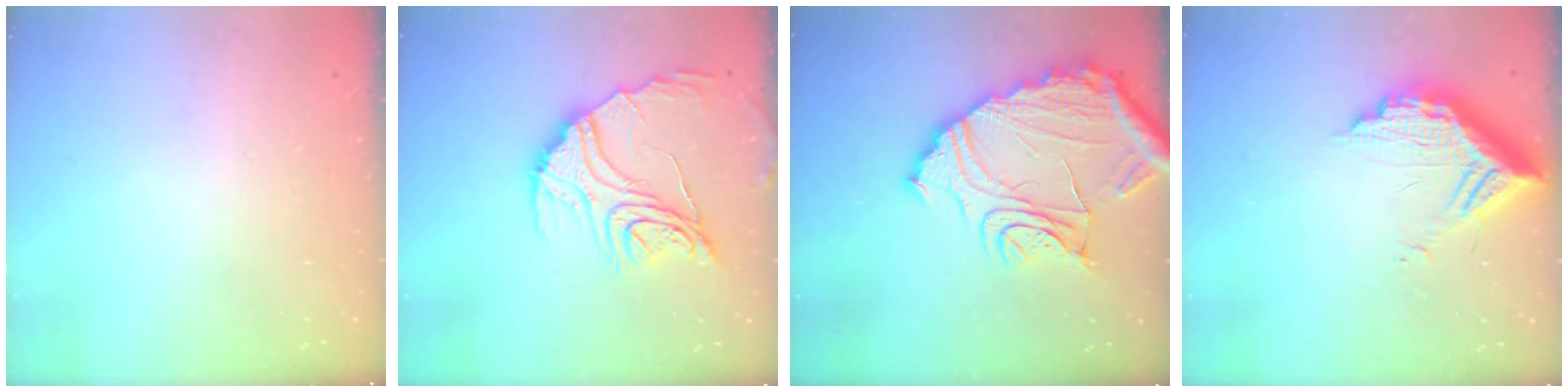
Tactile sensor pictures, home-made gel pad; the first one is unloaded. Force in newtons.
{"total": 18.3, "press": 18.3, "slide": 1.8}
{"total": 22.3, "press": 22.1, "slide": 2.6}
{"total": 14.2, "press": 14.1, "slide": 1.4}